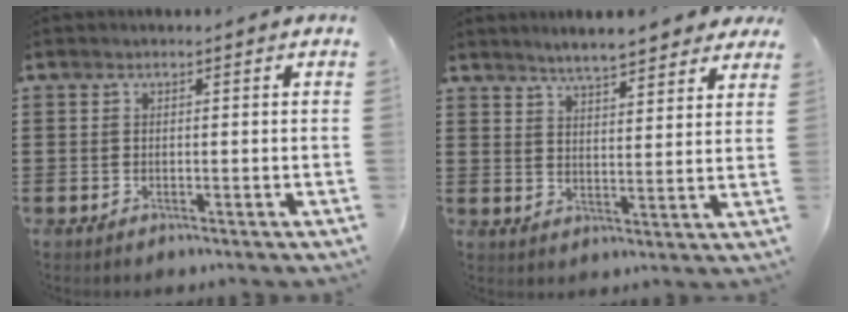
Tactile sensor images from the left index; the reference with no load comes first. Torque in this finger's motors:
{"motor_torque": [2.14, 0.00, 0.87, 0.11]}